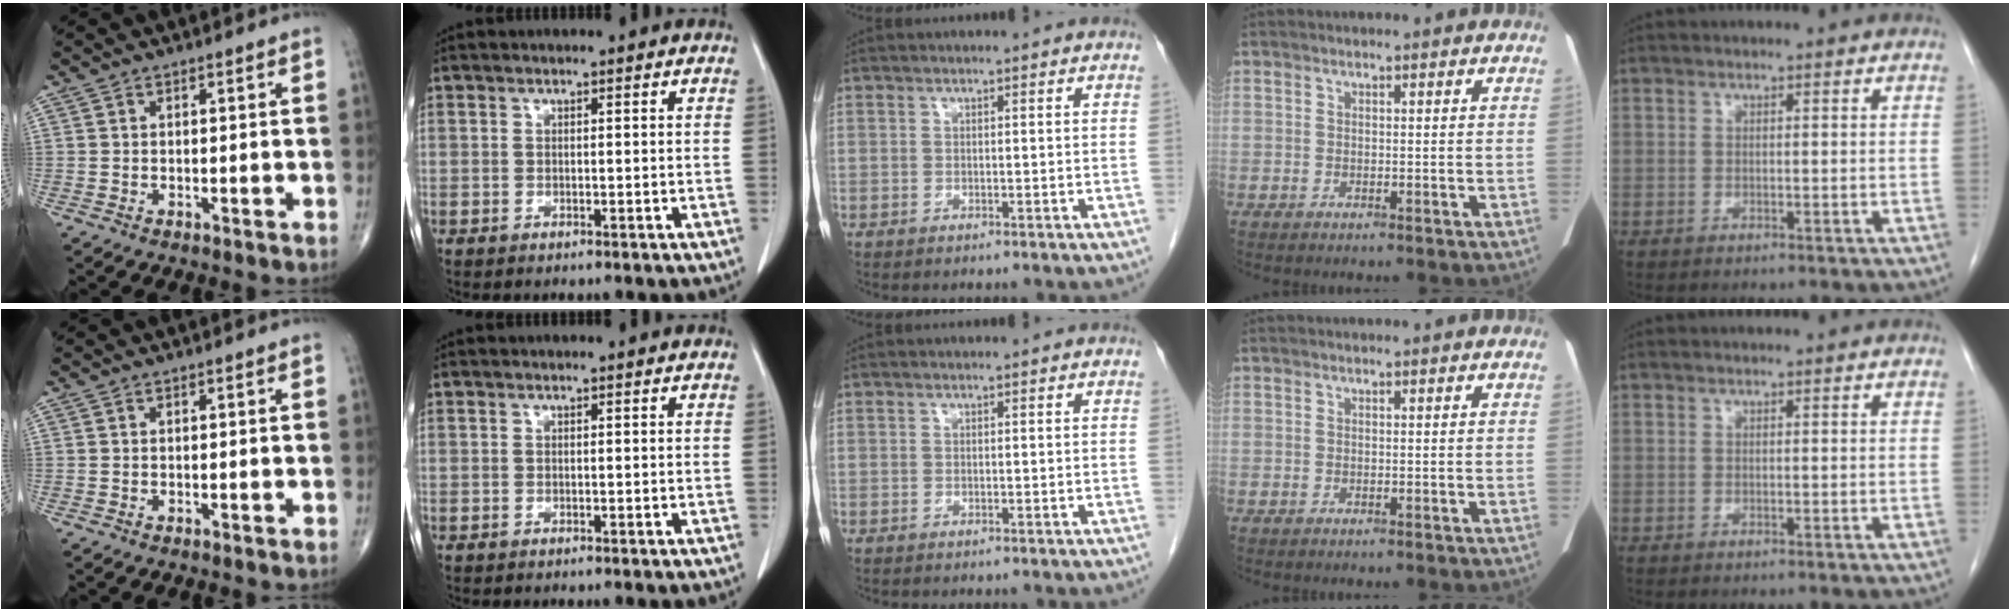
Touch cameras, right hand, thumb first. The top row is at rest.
{}